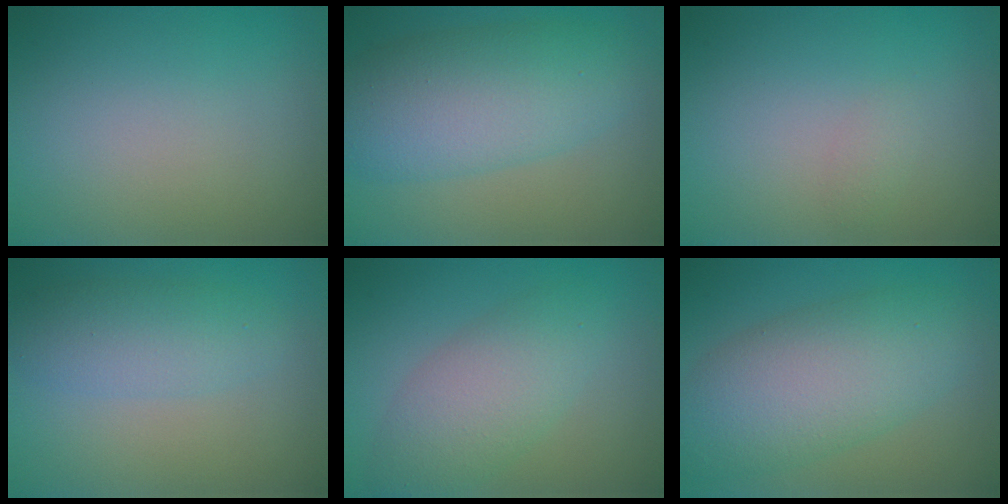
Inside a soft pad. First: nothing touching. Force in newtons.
{"total": 7.8, "press": 7.8, "slide": 0.1}
{"total": 0.7, "press": 0.7, "slide": 0.1}
{"total": 3.5, "press": 3.5, "slide": 0.2}
{"total": 4.6, "press": 4.6, "slide": 0.2}
{"total": 7.8, "press": 7.8, "slide": 0.2}